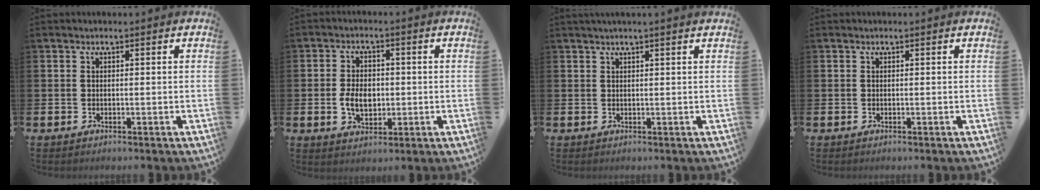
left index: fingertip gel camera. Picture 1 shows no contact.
{"total": 4.7, "force": [-0.4, 3.2, 3.4], "torque": [-0.044, 0.001, -0.013]}
{"total": 1.1, "force": [0.9, -0.3, 0.6], "torque": [-0.015, 0.001, 0.018]}
{"total": 0.0}